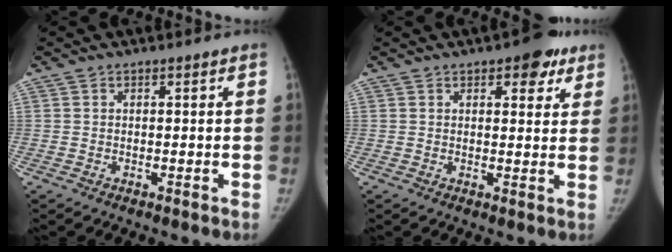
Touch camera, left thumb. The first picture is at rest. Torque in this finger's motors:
{"motor_torque": [0.22, -0.33, 0.62, -0.43, 0.03]}